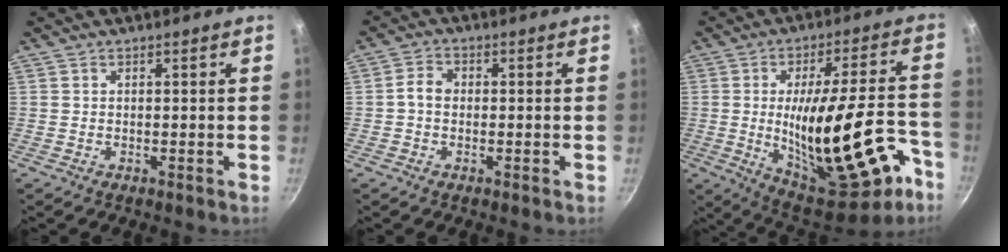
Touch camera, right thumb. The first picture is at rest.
{"total": 3.1, "force": [-0.2, 2.3, 2.1], "torque": [-0.042, 0.015, -0.014]}
{"total": 27.1, "force": [-8.7, 10.4, 23.5], "torque": [-0.313, 0.035, -0.103]}